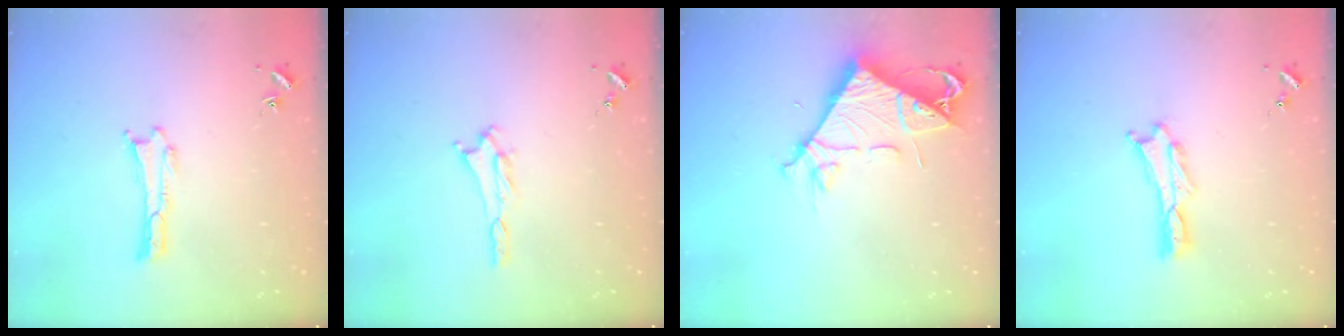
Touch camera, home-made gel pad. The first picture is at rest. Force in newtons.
{"total": 1.9, "press": 1.8, "slide": 0.3}
{"total": 8.3, "press": 8.3, "slide": 0.7}
{"total": 0.6, "press": 0.6, "slide": 0.2}